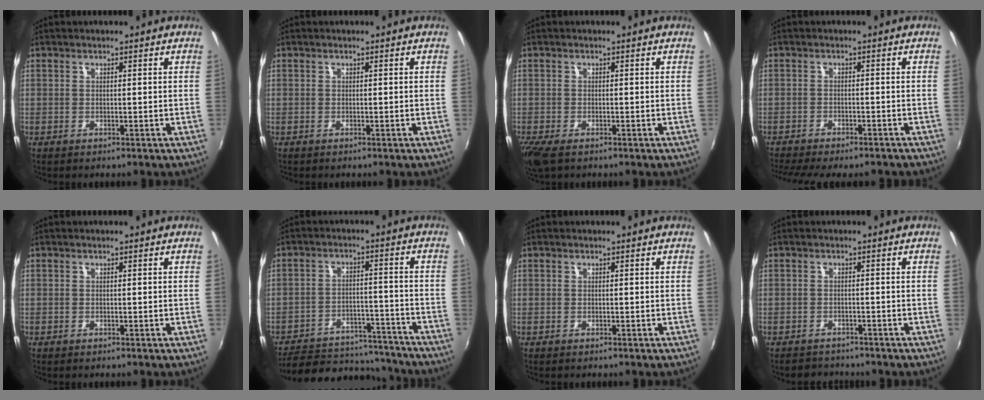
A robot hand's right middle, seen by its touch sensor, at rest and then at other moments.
{"total": 0.0}
{"total": 4.3, "force": [-2.9, 1.5, 2.7], "torque": [-0.062, -0.020, -0.053]}
{"total": 10.4, "force": [-9.1, 1.9, 4.7], "torque": [-0.107, -0.027, -0.137]}
{"total": 0.0}
{"total": 19.5, "force": [-17.1, 6.8, 6.2], "torque": [-0.131, 0.022, -0.219]}
{"total": 0.0}
{"total": 3.4, "force": [-3.1, 1.4, 0.1], "torque": [-0.014, 0.001, -0.051]}